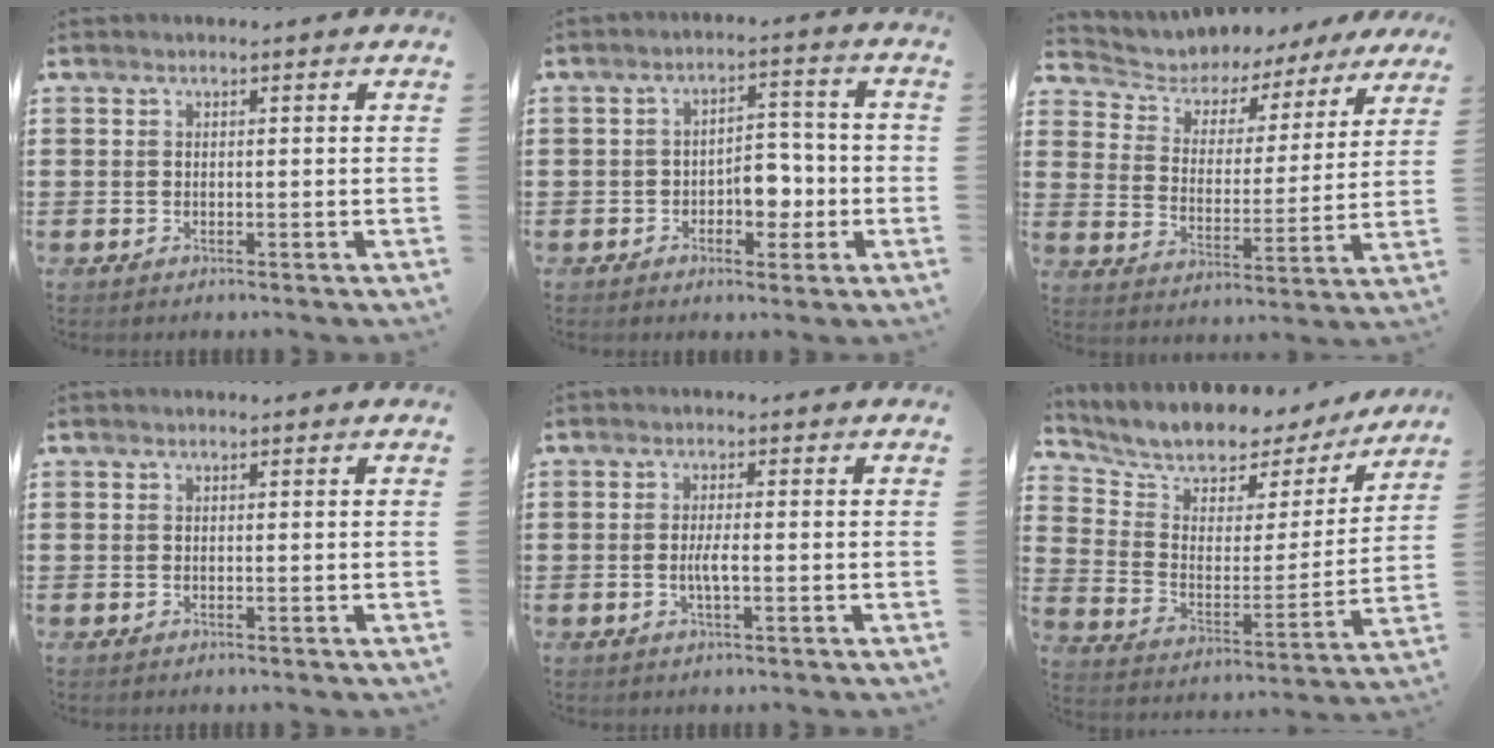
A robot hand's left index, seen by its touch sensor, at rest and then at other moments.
{"total": 5.7, "force": [-1.9, 3.5, 4.0], "torque": [-0.056, 0.004, -0.041]}
{"total": 4.3, "force": [4.0, 1.6, 0.4], "torque": [-0.037, -0.030, 0.063]}
{"total": 0.0}
{"total": 2.7, "force": [-0.6, 0.5, 2.6], "torque": [-0.053, -0.005, -0.013]}
{"total": 6.0, "force": [5.4, 2.5, 0.7], "torque": [-0.040, -0.052, 0.084]}